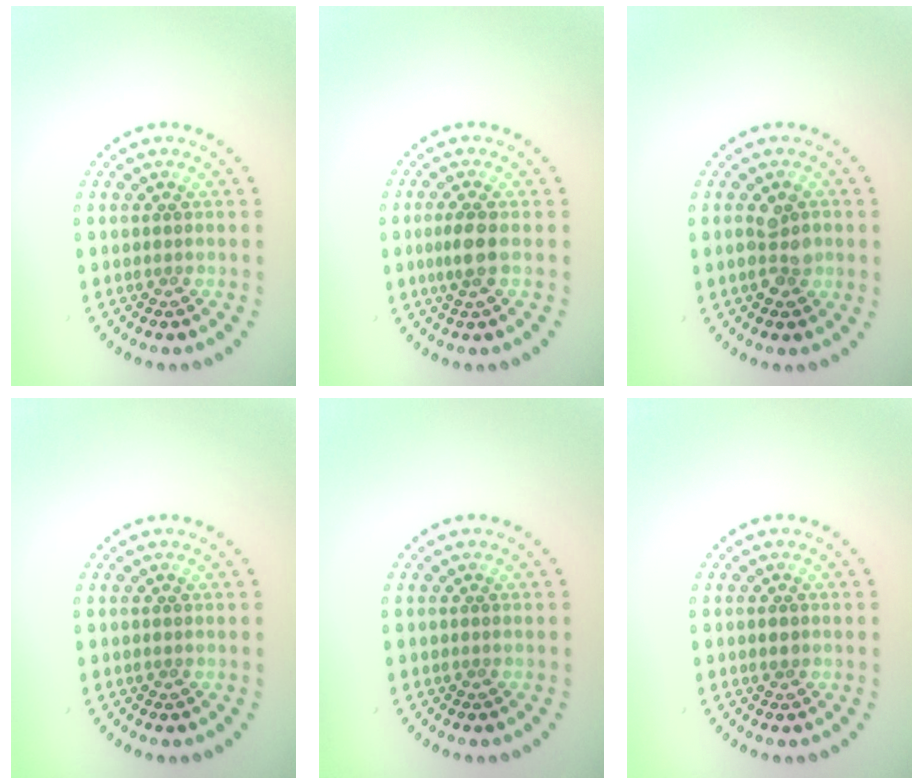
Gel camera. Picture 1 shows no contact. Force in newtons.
{"total": 2.0, "press": 1.7, "slide": 1.0}
{"total": 2.5, "press": 2.5, "slide": 0.5}
{"total": 0.0}
{"total": 0.0}
{"total": 1.0, "press": 1.0, "slide": 0.2}